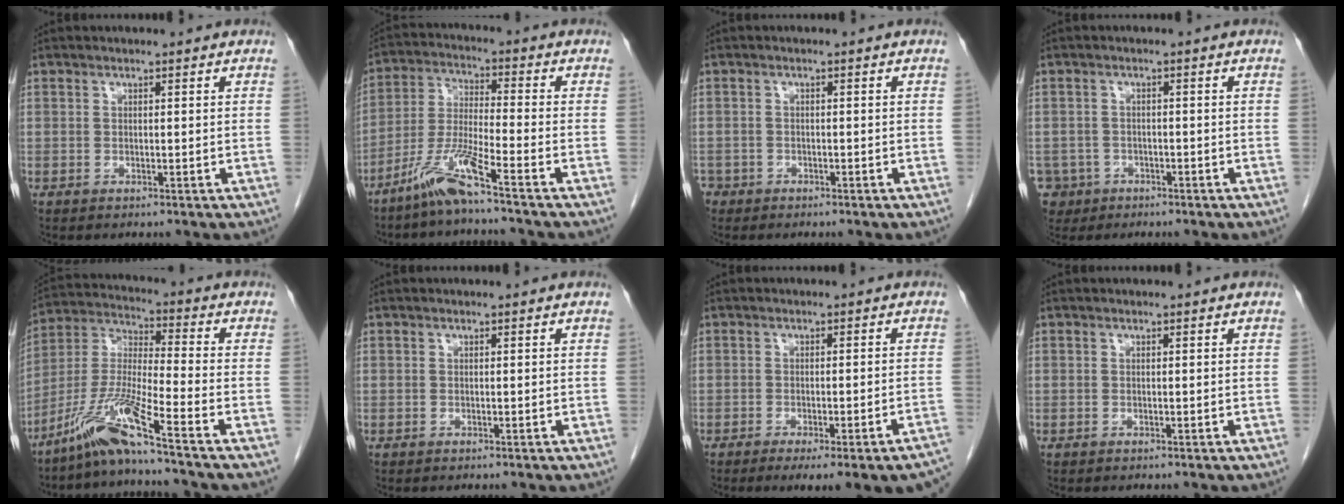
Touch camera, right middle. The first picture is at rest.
{"total": 8.2, "force": [-5.9, -0.9, 5.6], "torque": [-0.119, -0.022, -0.122]}
{"total": 2.7, "force": [-2.0, 1.8, 0.2], "torque": [-0.005, 0.002, -0.037]}
{"total": 5.4, "force": [-2.9, 4.5, 0.3], "torque": [-0.010, 0.005, -0.045]}
{"total": 10.3, "force": [-7.5, -1.6, 6.9], "torque": [-0.148, -0.015, -0.146]}
{"total": 0.0}
{"total": 13.7, "force": [-11.5, 0.8, 7.4], "torque": [-0.037, -0.002, -0.134]}
{"total": 0.0}